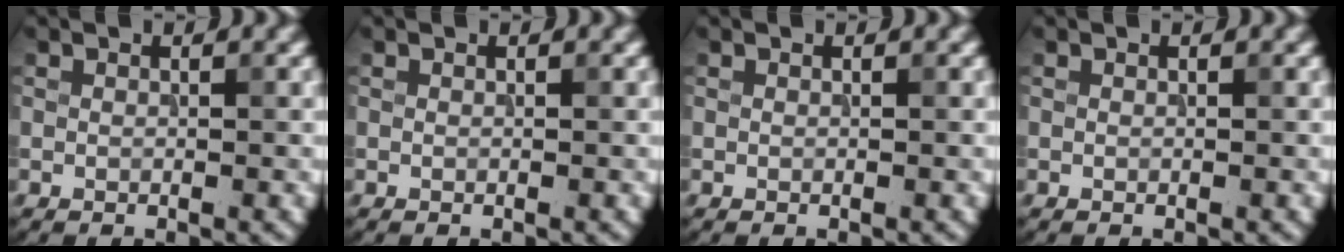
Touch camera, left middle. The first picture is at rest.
{"total": 0.0}
{"total": 0.0}
{"total": 0.0}